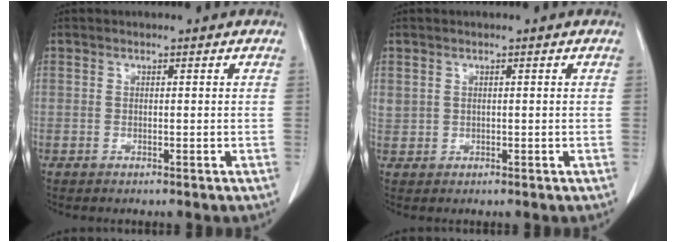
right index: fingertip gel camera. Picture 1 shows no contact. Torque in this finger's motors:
{"motor_torque": [0.45, -0.02, 0.17, 0.06]}